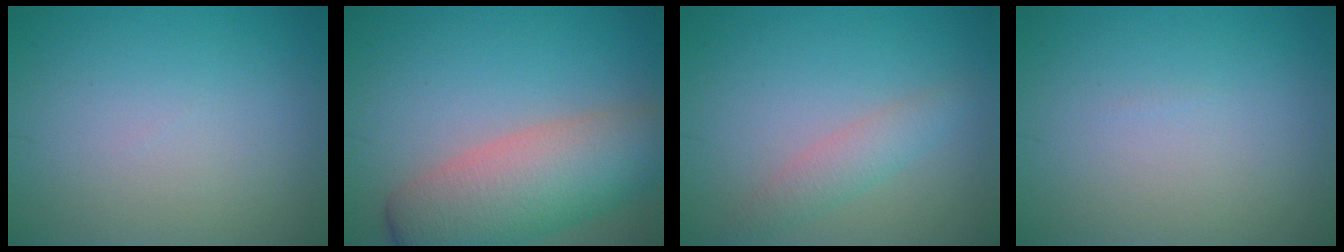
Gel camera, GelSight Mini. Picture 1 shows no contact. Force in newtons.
{"total": 9.1, "press": 9.1, "slide": 0.4}
{"total": 2.2, "press": 2.2, "slide": 0.1}
{"total": 0.0}